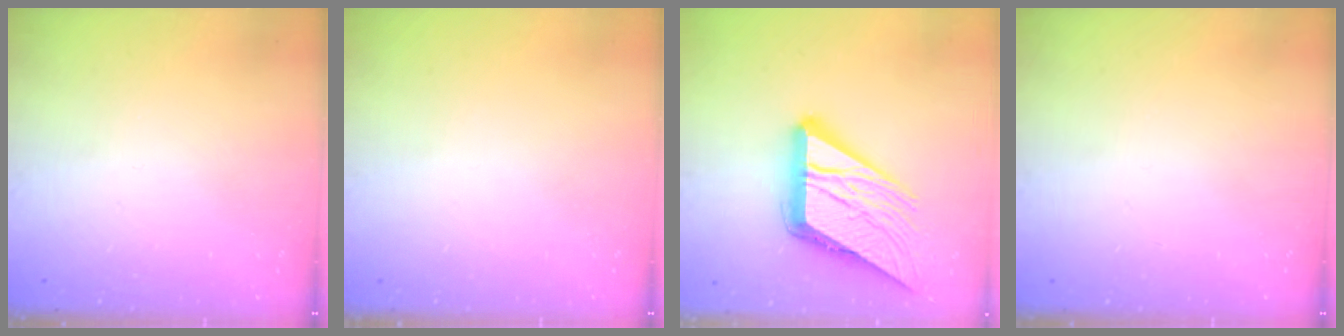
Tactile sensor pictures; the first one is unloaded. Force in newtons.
{"total": 0.0}
{"total": 18.6, "press": 18.5, "slide": 2.0}
{"total": 0.0}